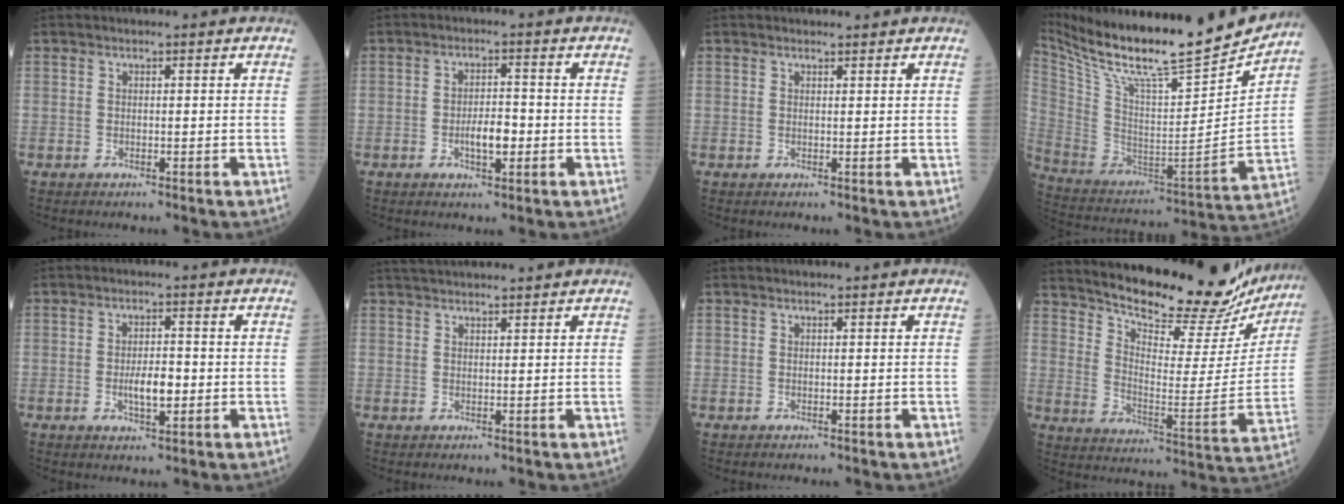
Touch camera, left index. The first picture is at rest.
{"total": 4.1, "force": [-1.1, 1.4, 3.7], "torque": [-0.066, 0.002, -0.018]}
{"total": 0.9, "force": [0.9, 0.1, 0.1], "torque": [-0.010, 0.001, 0.016]}
{"total": 23.7, "force": [21.0, 2.4, 10.7], "torque": [-0.212, -0.044, 0.344]}
{"total": 4.3, "force": [-0.8, 1.4, 3.9], "torque": [-0.072, -0.001, -0.011]}
{"total": 5.8, "force": [5.4, 0.4, 2.0], "torque": [-0.031, 0.038, 0.086]}
{"total": 0.0}
{"total": 23.9, "force": [22.0, 4.9, 7.8], "torque": [-0.120, -0.062, 0.292]}